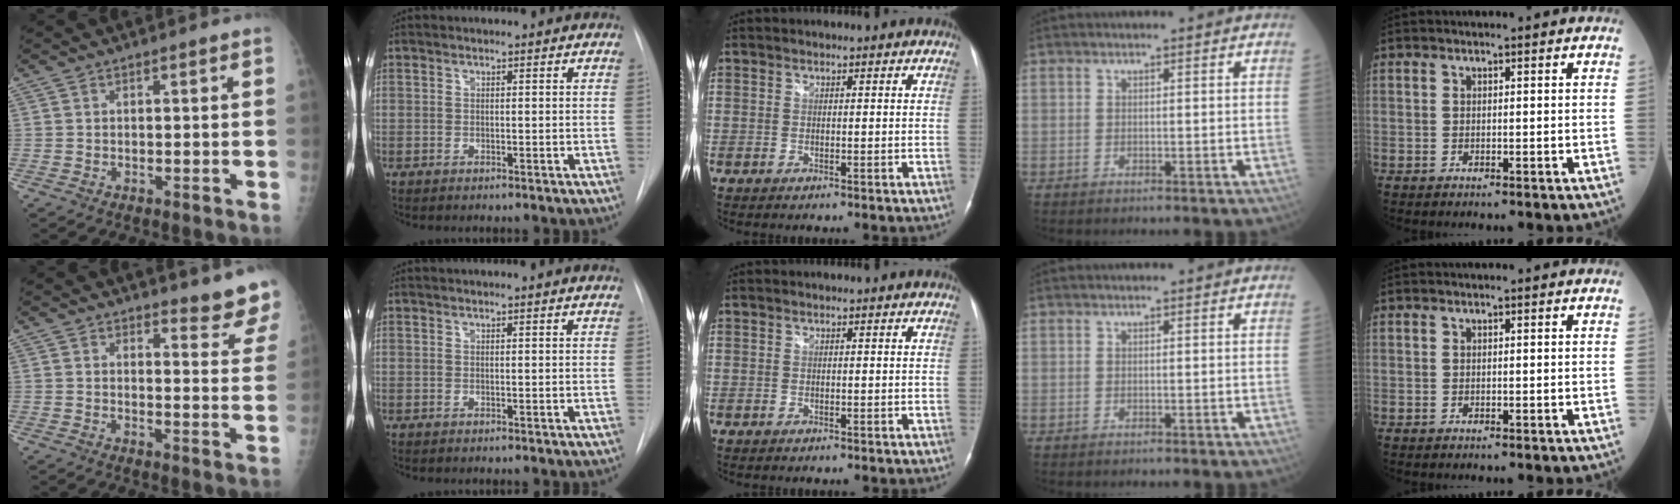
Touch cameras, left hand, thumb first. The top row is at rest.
{"thumb": {"total": 7.3, "force": [7.0, 1.5, 1.4], "torque": [0.015, -0.056, 0.064]}, "index": {"total": 1.7, "force": [1.5, -0.5, 0.6], "torque": [-0.016, 0.008, 0.027]}}